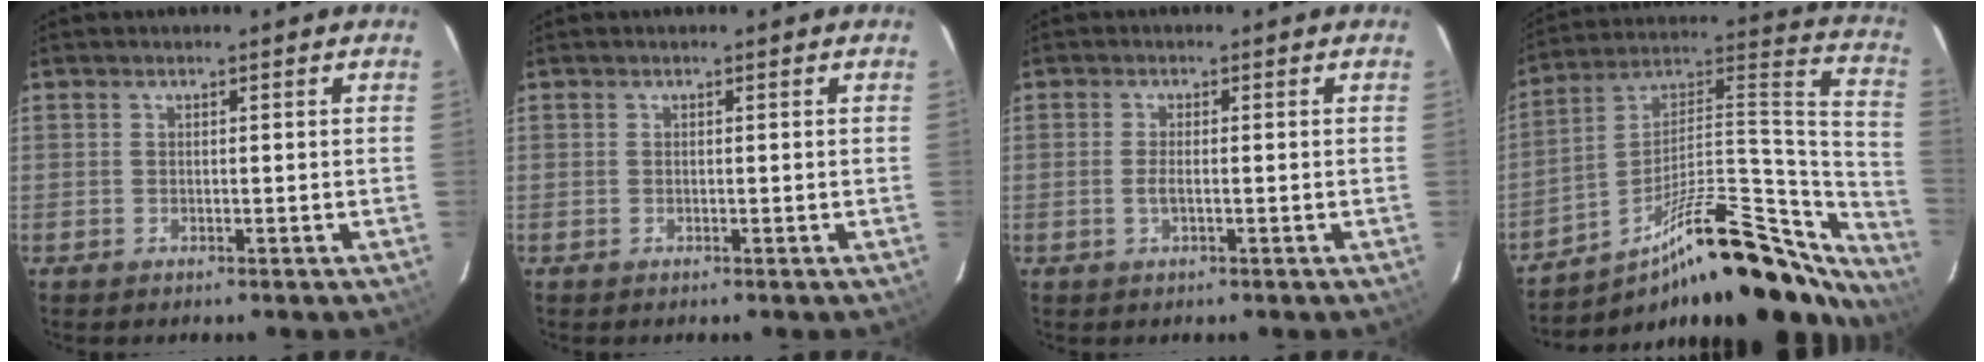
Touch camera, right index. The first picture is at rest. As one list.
[{"total": 0.0}, {"total": 2.1, "force": [-0.5, 0.4, 2.0], "torque": [-0.041, -0.001, -0.009]}, {"total": 30.6, "force": [-22.0, 9.7, 18.9], "torque": [-0.235, 0.040, -0.326]}]